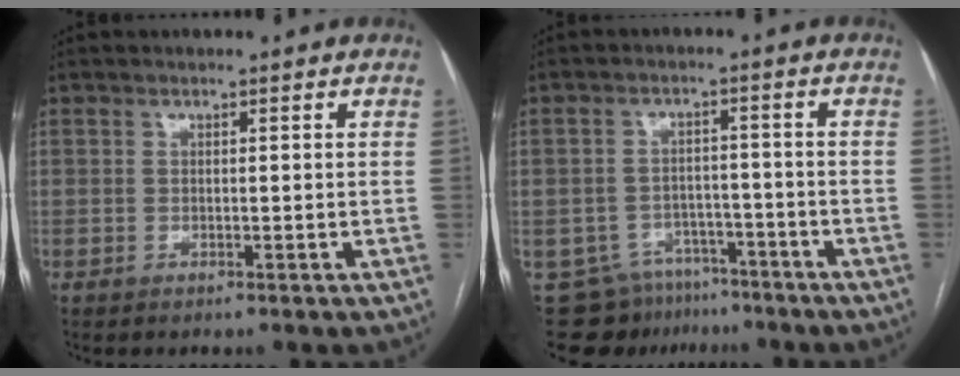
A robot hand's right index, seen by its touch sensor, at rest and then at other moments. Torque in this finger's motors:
{"motor_torque": [-1.47, 0.01, -1.05, -0.22]}